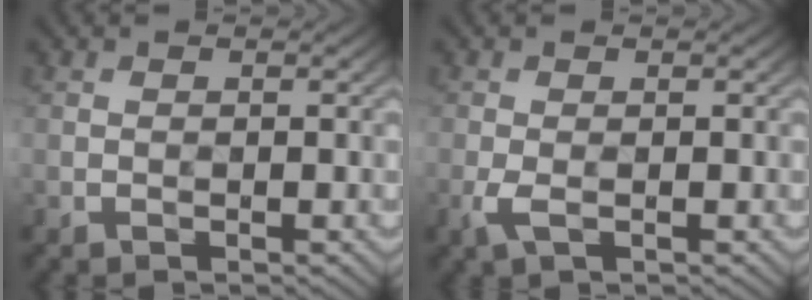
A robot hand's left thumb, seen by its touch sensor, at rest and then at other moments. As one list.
[{"total": 1.8, "force": [-0.7, 0.7, 1.6], "torque": [-0.047, -0.002, -0.016]}]